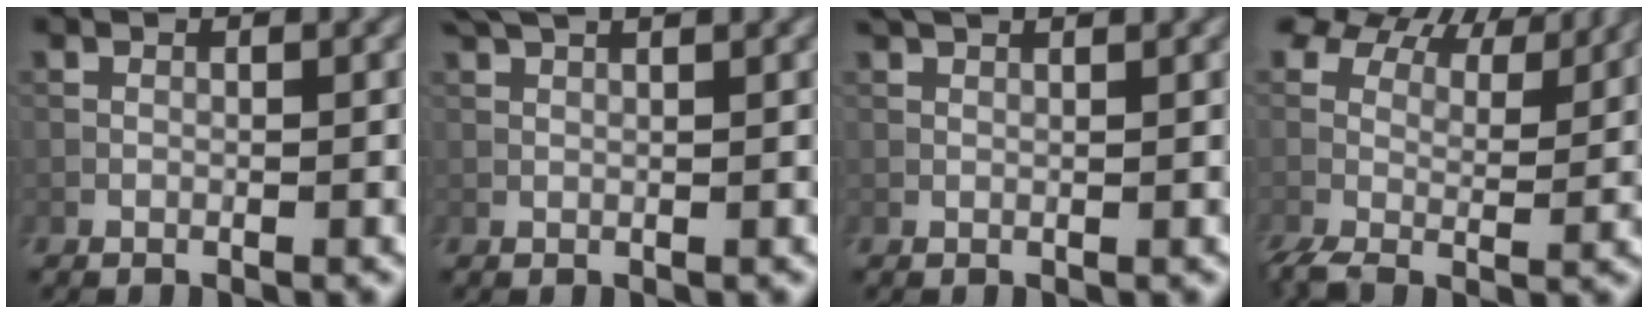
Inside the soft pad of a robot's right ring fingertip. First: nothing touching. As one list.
[{"total": 3.8, "force": [2.7, 1.2, 2.4], "torque": [-0.031, 0.012, 0.022]}, {"total": 3.2, "force": [2.4, 1.0, 1.8], "torque": [-0.023, 0.006, 0.014]}, {"total": 9.3, "force": [6.3, 4.3, 5.3], "torque": [-0.115, 0.005, 0.107]}]